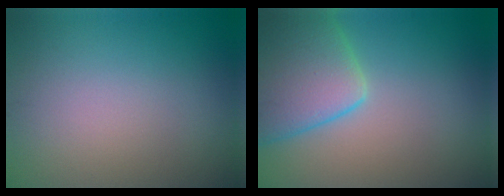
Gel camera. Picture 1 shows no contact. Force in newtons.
{"total": 6.9, "press": 6.9, "slide": 0.5}